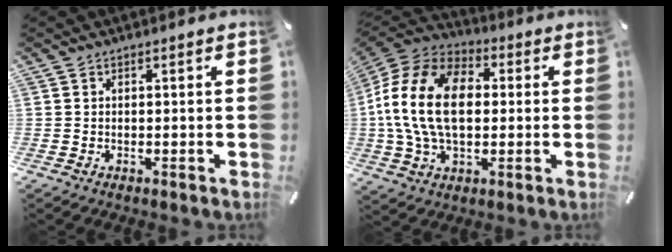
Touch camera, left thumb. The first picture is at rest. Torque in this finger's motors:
{"motor_torque": [0.55, 2.06, 2.77, 0.00, 0.83]}